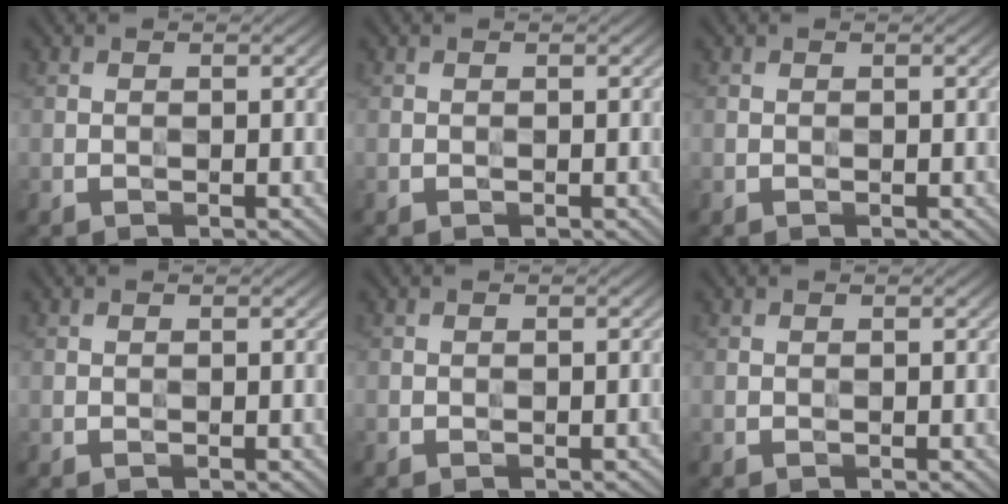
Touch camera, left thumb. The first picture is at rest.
{"total": 0.0}
{"total": 0.0}
{"total": 0.0}
{"total": 0.5, "force": [-0.4, 0.2, 0.2], "torque": [-0.003, -0.002, -0.006]}
{"total": 0.0}